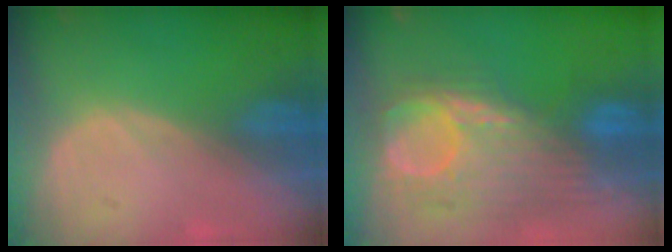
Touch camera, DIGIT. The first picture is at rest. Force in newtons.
{"total": 11.0, "press": 10.4, "slide": 3.5}